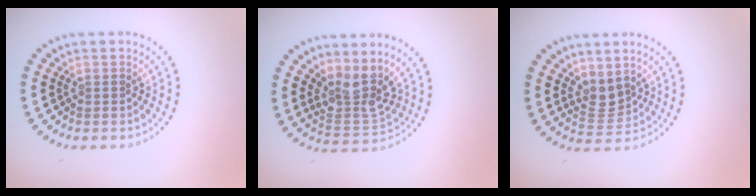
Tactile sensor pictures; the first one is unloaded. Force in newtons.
{"total": 3.6, "press": 2.8, "slide": 2.2}
{"total": 2.4, "press": 1.9, "slide": 1.5}